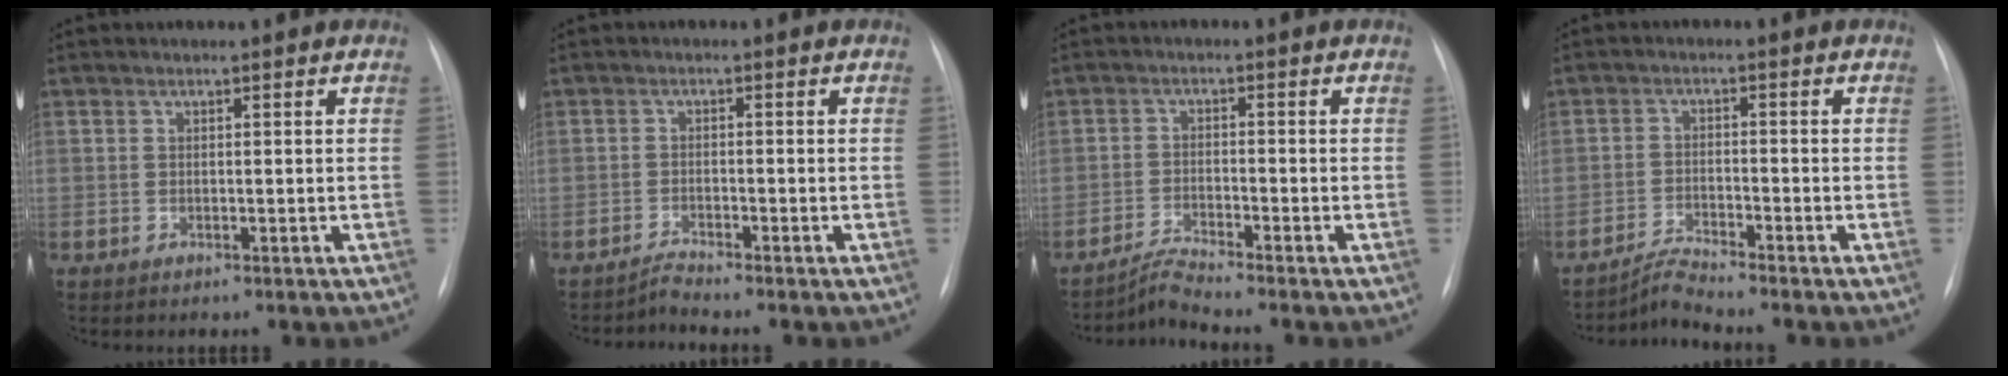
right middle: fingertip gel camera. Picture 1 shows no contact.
{"total": 1.8, "force": [-1.7, -0.7, -0.2], "torque": [0.003, -0.010, -0.032]}
{"total": 3.0, "force": [-2.7, -1.3, 0.0], "torque": [-0.007, -0.020, -0.055]}
{"total": 3.6, "force": [-3.3, -1.3, 0.1], "torque": [-0.012, -0.022, -0.065]}